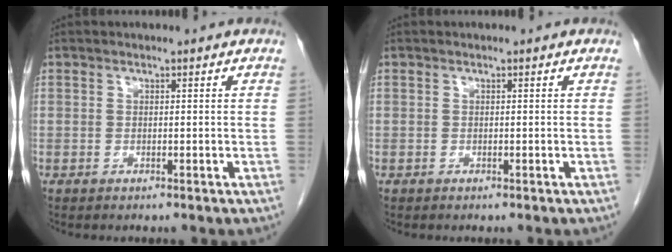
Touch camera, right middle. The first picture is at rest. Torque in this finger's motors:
{"motor_torque": [0.16, -0.08, 0.02, 0.01]}